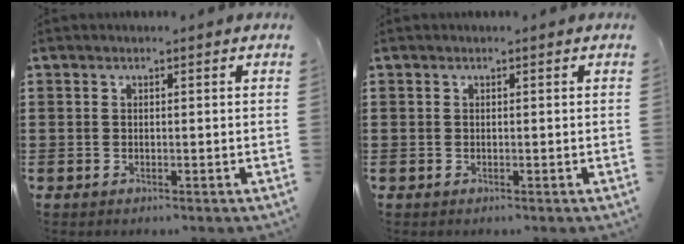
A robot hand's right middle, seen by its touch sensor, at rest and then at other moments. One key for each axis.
{"total": 0.0}